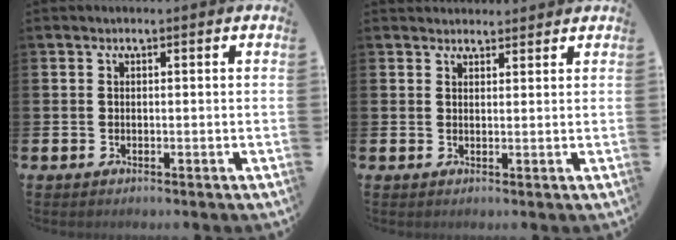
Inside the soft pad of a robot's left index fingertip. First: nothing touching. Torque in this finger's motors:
{"motor_torque": [-0.52, -0.89, 0.01, 0.01]}